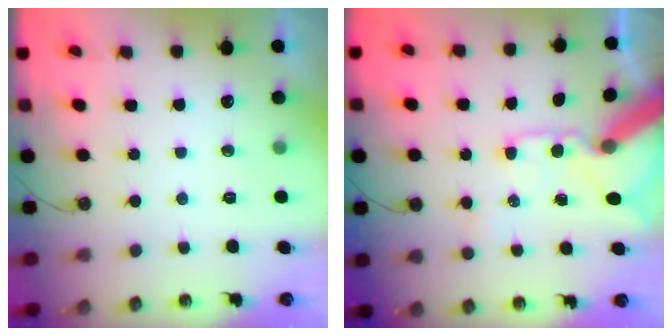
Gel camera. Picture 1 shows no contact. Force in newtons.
{"total": 15.5, "press": 15.3, "slide": 2.4}